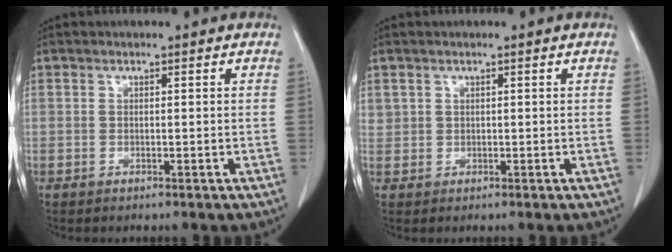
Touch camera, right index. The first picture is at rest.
{"total": 1.4, "force": [0.7, 1.2, 0.1], "torque": [0.011, 0.007, 0.011]}